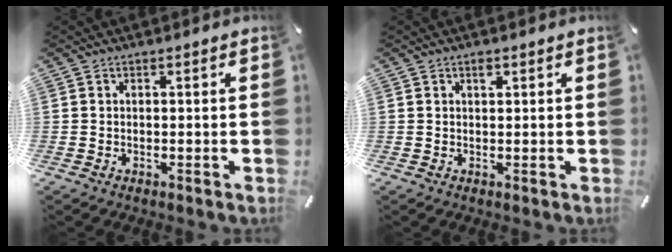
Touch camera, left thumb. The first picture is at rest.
{"total": 1.1, "force": [0.6, 0.6, 0.7], "torque": [-0.014, 0.002, 0.011]}